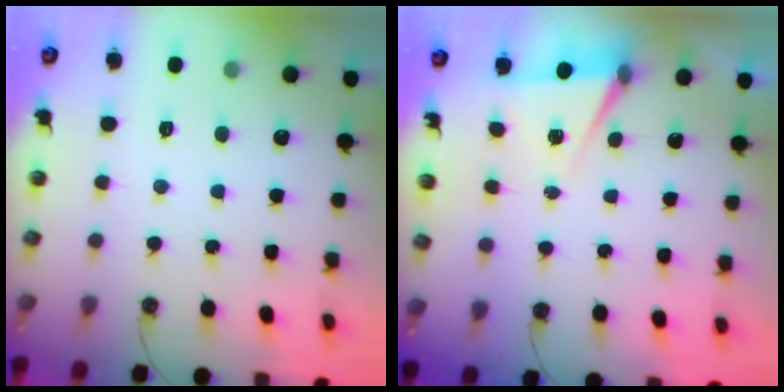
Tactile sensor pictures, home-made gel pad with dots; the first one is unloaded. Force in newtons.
{"total": 5.2, "press": 2.6, "slide": 4.5}